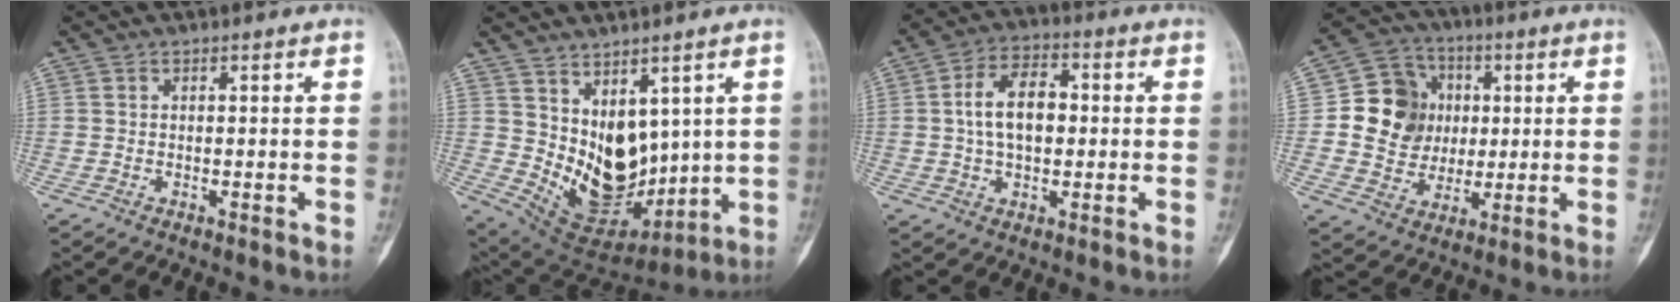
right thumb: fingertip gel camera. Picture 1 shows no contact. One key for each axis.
{"total": 14.2, "fx": 2.6, "fy": 9.3, "fz": 10.4, "tx": -0.123, "ty": -0.038, "tz": 0.084}
{"total": 10.3, "fx": 0.7, "fy": 6.2, "fz": 8.2, "tx": -0.131, "ty": 0.018, "tz": 0.008}
{"total": 15.9, "fx": 1.7, "fy": 13.5, "fz": 8.4, "tx": -0.112, "ty": 0.009, "tz": 0.033}